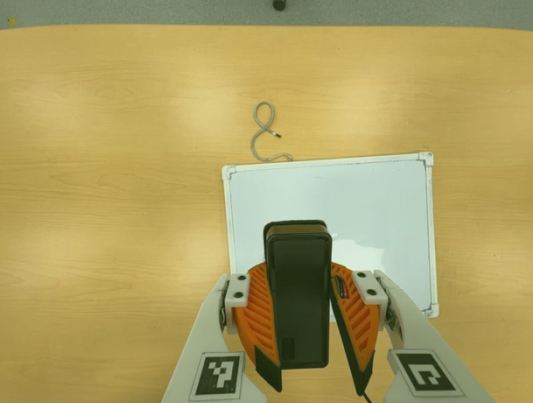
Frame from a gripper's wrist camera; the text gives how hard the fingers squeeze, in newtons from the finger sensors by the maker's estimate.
{"total": 11.2, "left": 10.2, "right": 12.1}